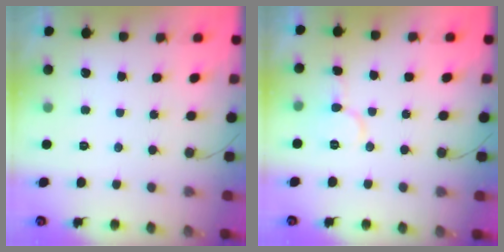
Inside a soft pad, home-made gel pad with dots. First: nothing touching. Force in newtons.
{"total": 7.7, "press": 7.7, "slide": 0.4}